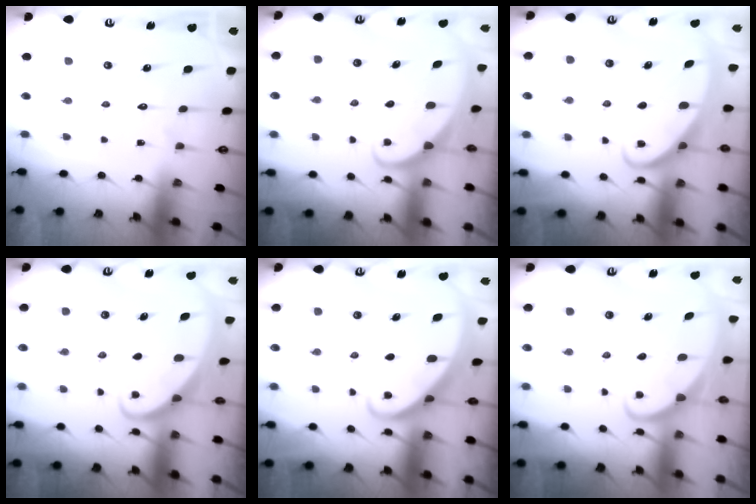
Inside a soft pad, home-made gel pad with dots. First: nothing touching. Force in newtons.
{"total": 1.5, "press": 1.5, "slide": 0.1}
{"total": 2.6, "press": 2.5, "slide": 0.4}
{"total": 1.7, "press": 1.7, "slide": 0.2}
{"total": 2.3, "press": 2.3, "slide": 0.2}
{"total": 1.5, "press": 1.5, "slide": 0.1}